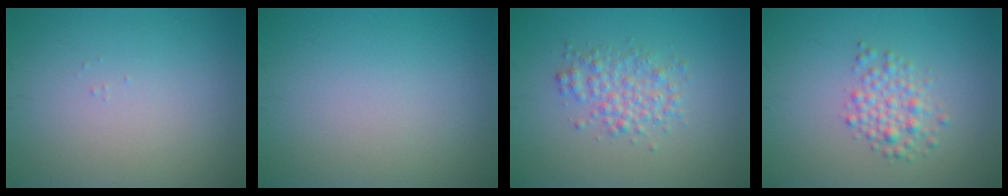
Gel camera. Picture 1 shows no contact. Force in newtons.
{"total": 0.0}
{"total": 2.7, "press": 2.7, "slide": 0.0}
{"total": 2.6, "press": 2.5, "slide": 0.0}